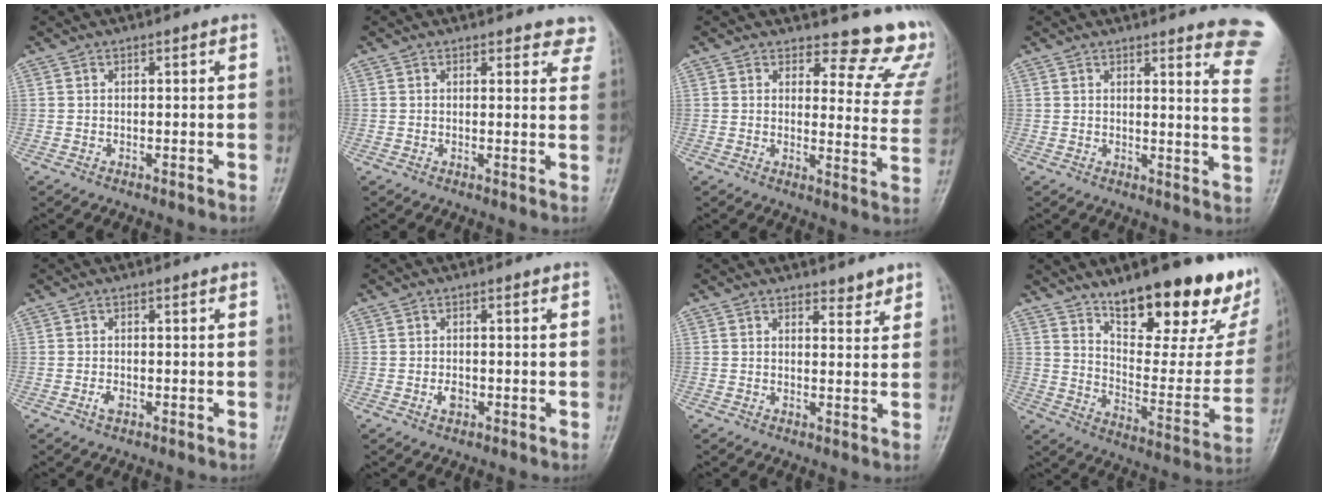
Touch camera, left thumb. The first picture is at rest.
{"total": 5.9, "force": [5.4, 2.1, 0.6], "torque": [0.041, -0.024, 0.034]}
{"total": 13.7, "force": [12.6, 4.4, 2.6], "torque": [0.021, -0.132, 0.116]}
{"total": 12.8, "force": [11.7, 0.9, 5.2], "torque": [-0.030, -0.109, 0.102]}
{"total": 1.4, "force": [-0.5, 0.8, 1.0], "torque": [-0.019, 0.002, -0.008]}
{"total": 1.8, "force": [-0.5, 1.2, 1.2], "torque": [-0.018, 0.001, -0.007]}
{"total": 2.6, "force": [2.3, 1.0, 0.7], "torque": [0.006, -0.017, 0.031]}
{"total": 27.0, "force": [17.4, 9.6, 18.4], "torque": [-0.212, -0.092, 0.262]}